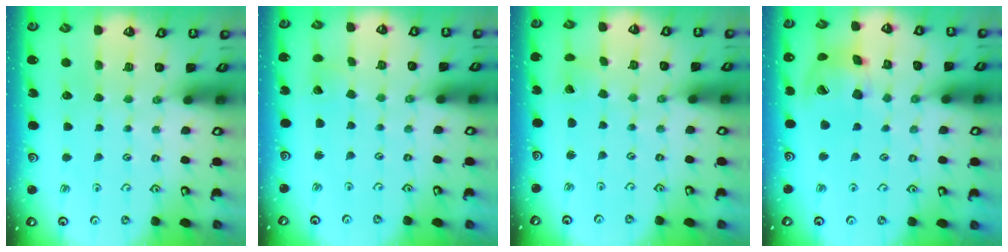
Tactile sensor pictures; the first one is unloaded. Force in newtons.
{"total": 2.2, "press": 2.2, "slide": 0.2}
{"total": 1.9, "press": 1.9, "slide": 0.0}
{"total": 16.9, "press": 16.8, "slide": 2.5}